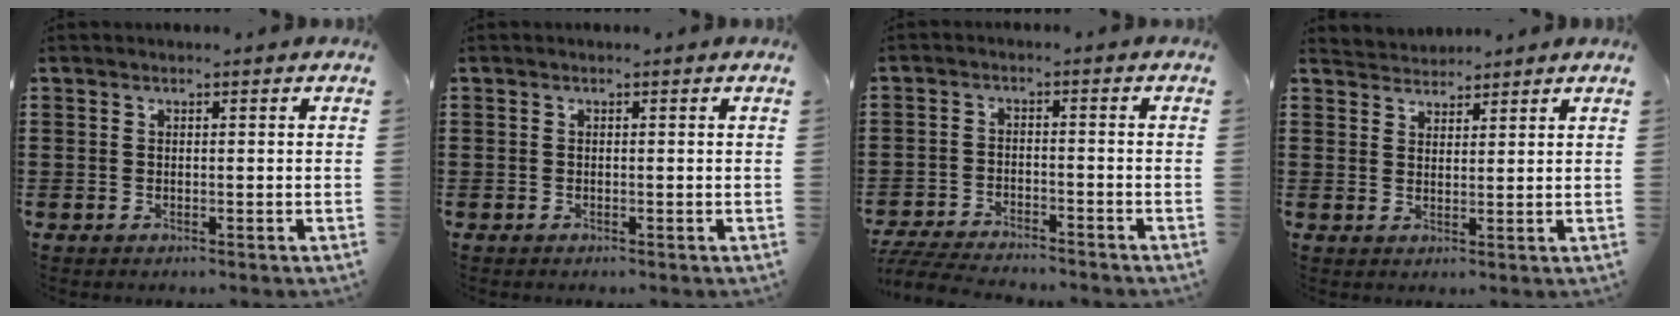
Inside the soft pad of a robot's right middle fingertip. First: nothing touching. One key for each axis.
{"total": 0.0}
{"total": 5.0, "fx": -4.9, "fy": 0.4, "fz": 1.0, "tx": -0.025, "ty": -0.004, "tz": -0.102}
{"total": 2.7, "fx": 2.6, "fy": 0.2, "fz": -0.7, "tx": 0.005, "ty": -0.006, "tz": 0.050}